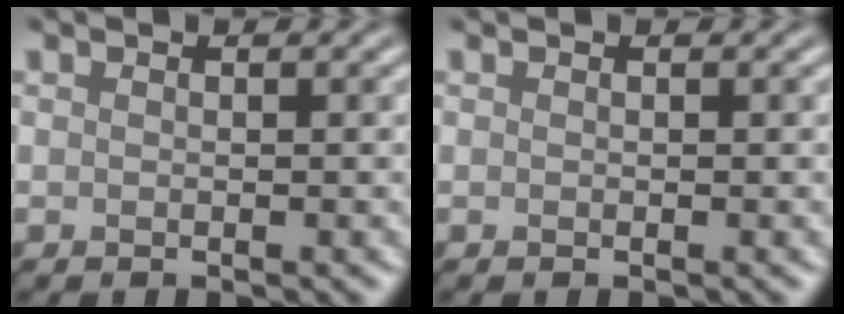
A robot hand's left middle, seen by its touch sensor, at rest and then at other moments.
{"total": 0.0}